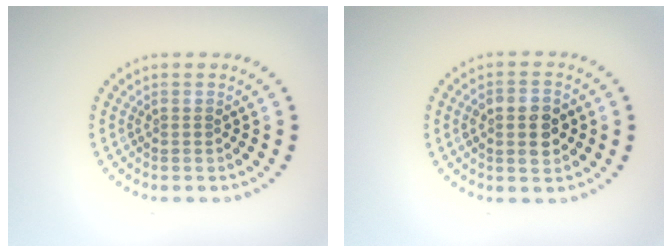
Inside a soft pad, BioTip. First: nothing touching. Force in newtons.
{"total": 3.8, "press": 3.8, "slide": 0.3}